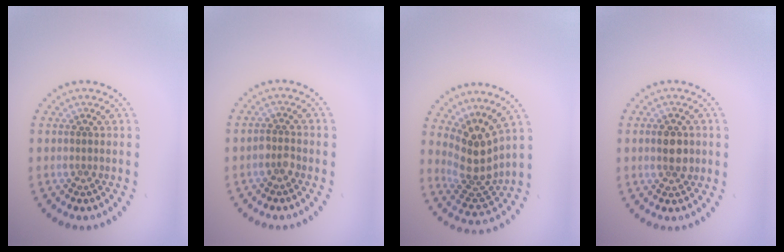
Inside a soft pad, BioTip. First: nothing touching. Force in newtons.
{"total": 1.2, "press": 1.1, "slide": 0.4}
{"total": 4.1, "press": 3.1, "slide": 2.6}
{"total": 2.7, "press": 2.7, "slide": 0.0}